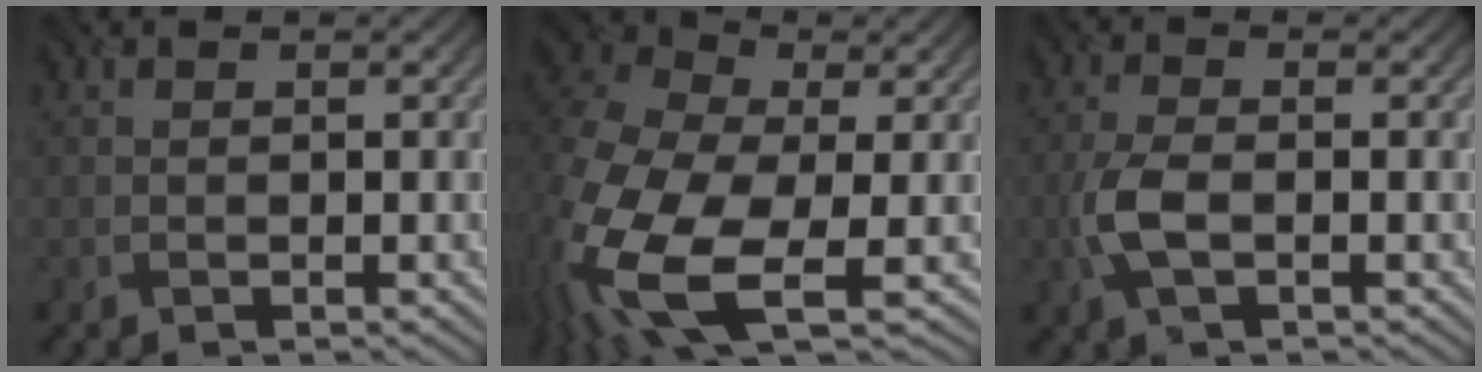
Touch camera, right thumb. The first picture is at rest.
{"total": 18.2, "force": [-5.5, 10.2, 14.1], "torque": [-0.367, -0.053, -0.093]}
{"total": 4.6, "force": [-1.2, 2.1, 3.9], "torque": [-0.101, -0.002, -0.032]}